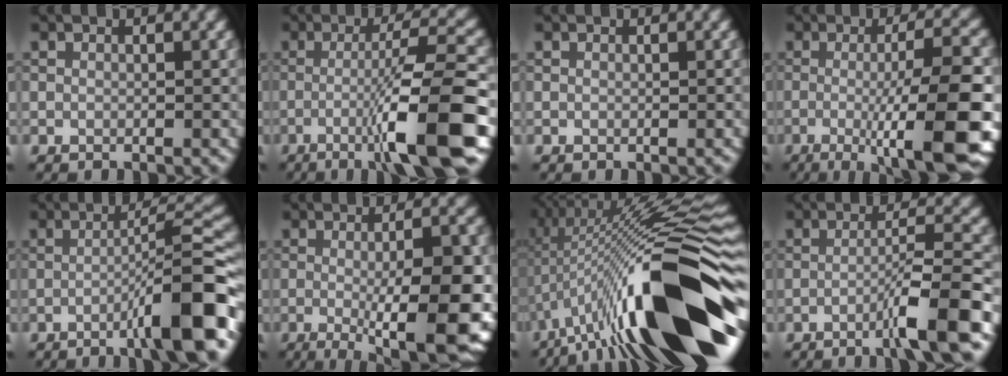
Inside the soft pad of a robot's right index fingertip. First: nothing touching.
{"total": 9.9, "force": [-3.4, 1.1, 9.2], "torque": [-0.132, 0.016, -0.061]}
{"total": 0.0}
{"total": 12.6, "force": [-2.9, 2.7, 12.0], "torque": [-0.153, 0.001, -0.048]}
{"total": 9.3, "force": [-4.0, 1.1, 8.4], "torque": [-0.108, 0.021, -0.071]}
{"total": 12.1, "force": [-1.7, 3.2, 11.5], "torque": [-0.142, -0.012, -0.023]}
{"total": 19.0, "force": [-5.0, 5.7, 17.5], "torque": [-0.273, 0.027, -0.091]}
{"total": 6.1, "force": [-2.8, 0.4, 5.4], "torque": [-0.077, 0.014, -0.058]}